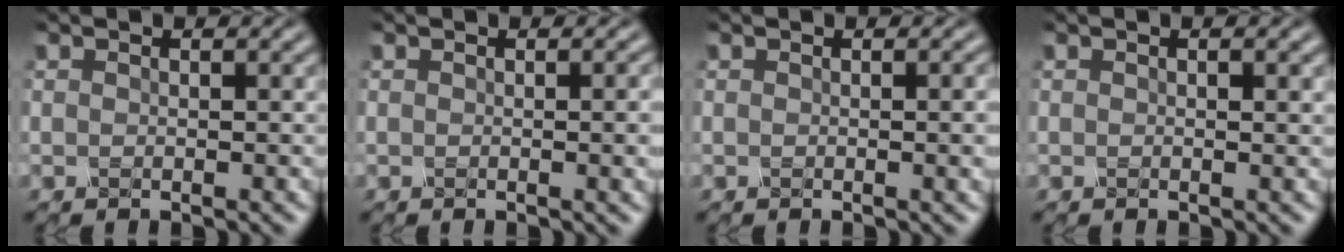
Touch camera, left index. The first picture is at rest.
{"total": 3.7, "force": [0.3, 1.8, 3.3], "torque": [-0.011, 0.029, -0.006]}
{"total": 3.4, "force": [0.3, 1.6, 3.0], "torque": [-0.008, 0.027, -0.008]}
{"total": 1.6, "force": [0.7, 0.7, 1.3], "torque": [-0.001, 0.003, -0.001]}